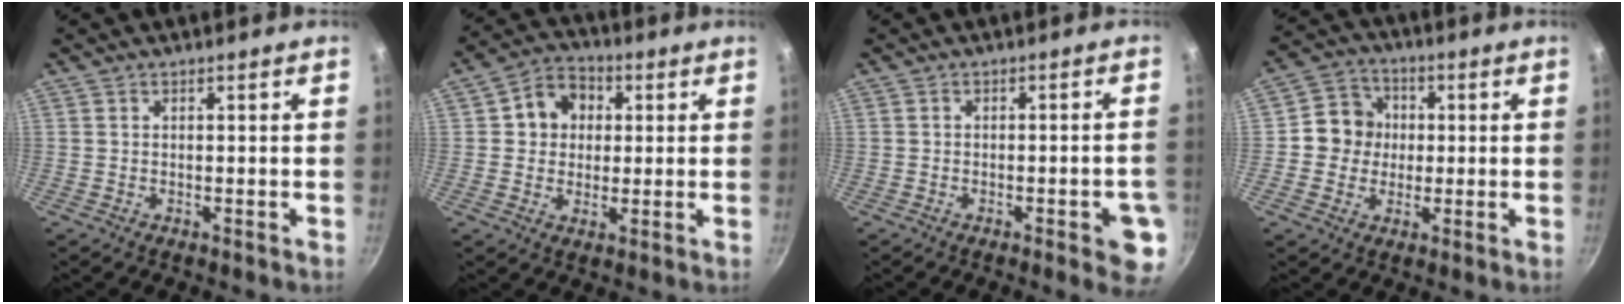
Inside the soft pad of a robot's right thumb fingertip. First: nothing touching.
{"total": 8.6, "force": [2.0, 7.3, 4.1], "torque": [-0.034, 0.004, 0.020]}
{"total": 7.0, "force": [-2.6, 2.0, 6.2], "torque": [-0.053, 0.012, -0.028]}
{"total": 8.1, "force": [0.2, 7.6, 2.7], "torque": [-0.005, 0.016, -0.013]}